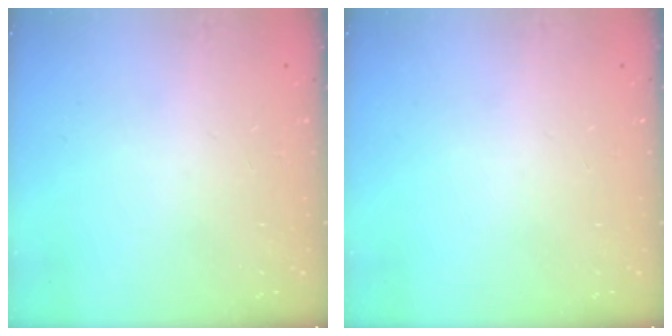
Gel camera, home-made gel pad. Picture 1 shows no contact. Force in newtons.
{"total": 0.0}